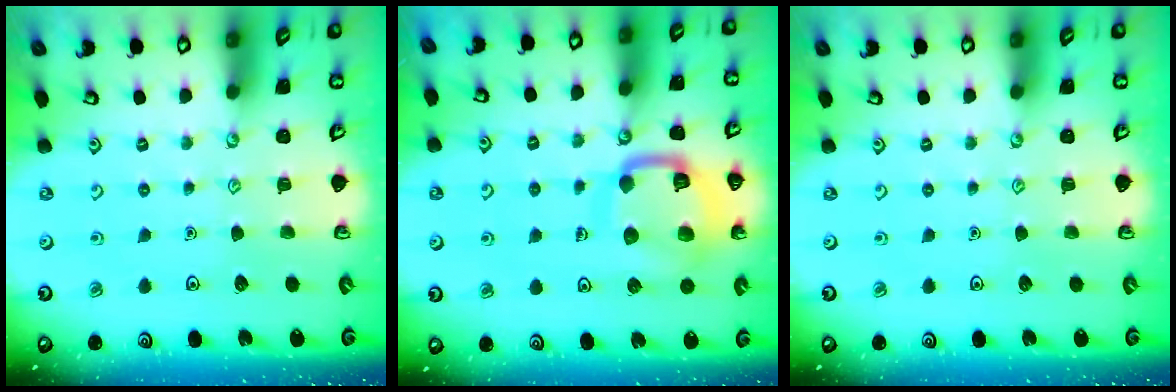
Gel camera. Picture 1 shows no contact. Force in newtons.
{"total": 14.4, "press": 14.4, "slide": 1.5}
{"total": 0.0}